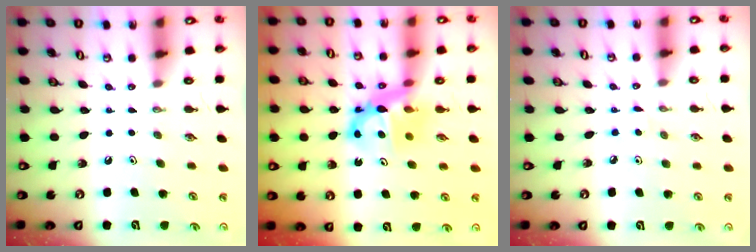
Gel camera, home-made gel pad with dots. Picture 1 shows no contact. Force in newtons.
{"total": 7.9, "press": 7.9, "slide": 0.5}
{"total": 2.9, "press": 2.9, "slide": 0.3}